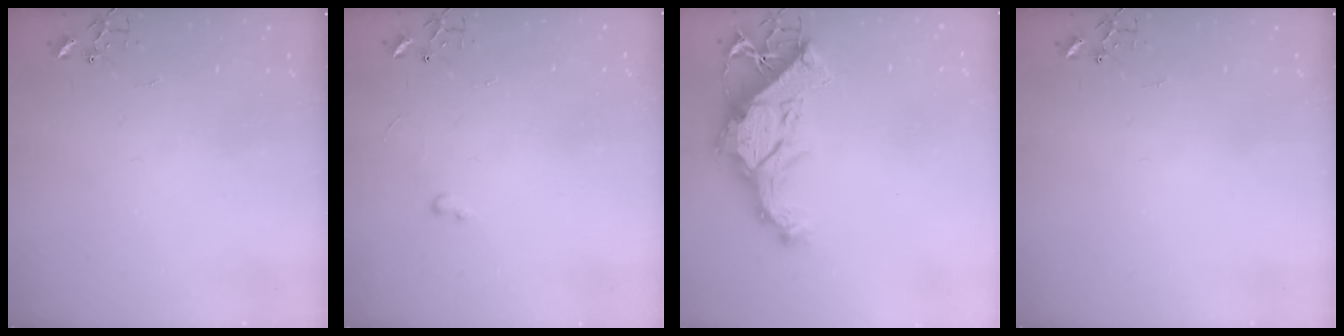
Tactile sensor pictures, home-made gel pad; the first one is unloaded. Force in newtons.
{"total": 2.6, "press": 2.6, "slide": 0.4}
{"total": 15.6, "press": 15.4, "slide": 2.1}
{"total": 0.0}